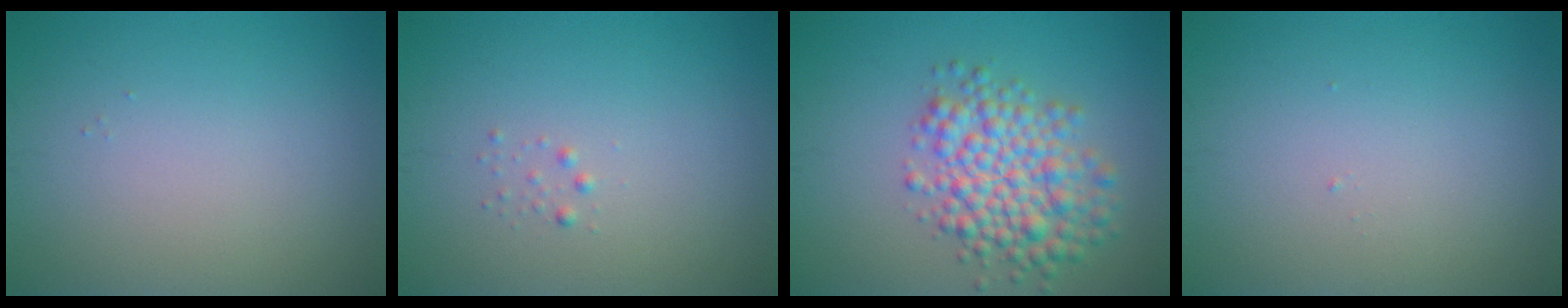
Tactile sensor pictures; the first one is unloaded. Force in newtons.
{"total": 0.6, "press": 0.6, "slide": 0.0}
{"total": 5.9, "press": 5.9, "slide": 0.1}
{"total": 0.0}